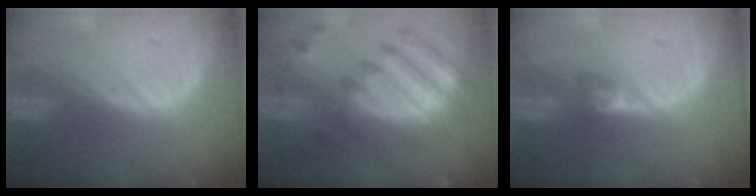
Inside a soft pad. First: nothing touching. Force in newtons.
{"total": 12.2, "press": 10.5, "slide": 6.1}
{"total": 2.8, "press": 2.4, "slide": 1.5}